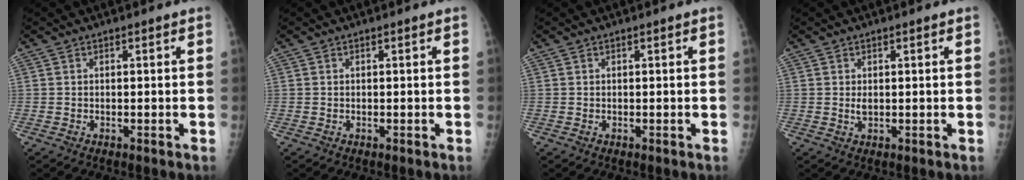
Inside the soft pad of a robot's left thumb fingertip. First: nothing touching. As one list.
[{"total": 0.0}, {"total": 0.0}, {"total": 1.4, "force": [0.3, 0.8, 1.1], "torque": [-0.016, -0.003, 0.007]}]